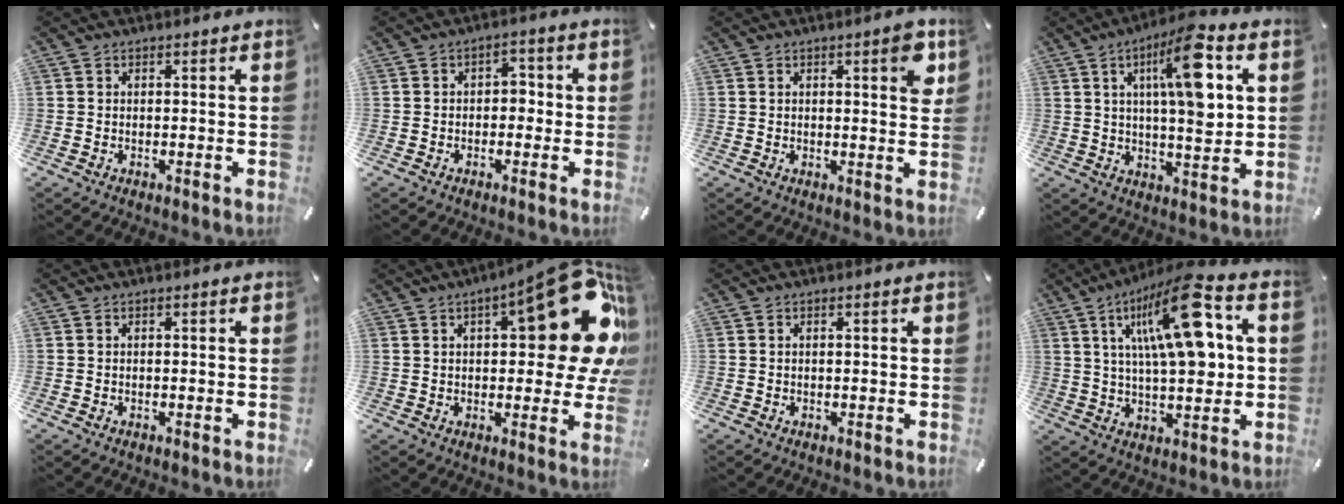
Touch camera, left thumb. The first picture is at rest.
{"total": 3.0, "force": [-1.2, 2.1, 1.8], "torque": [-0.028, 0.011, -0.029]}
{"total": 5.8, "force": [2.1, 1.6, 5.2], "torque": [-0.062, -0.011, 0.027]}
{"total": 15.3, "force": [5.0, 4.6, 13.7], "torque": [-0.216, -0.015, 0.073]}
{"total": 0.0}
{"total": 24.2, "force": [7.9, 9.3, 20.9], "torque": [-0.254, -0.050, 0.123]}
{"total": 0.9, "force": [0.0, 0.1, 0.9], "torque": [-0.016, -0.001, 0.001]}
{"total": 21.3, "force": [6.5, 7.9, 18.7], "torque": [-0.313, -0.033, 0.093]}